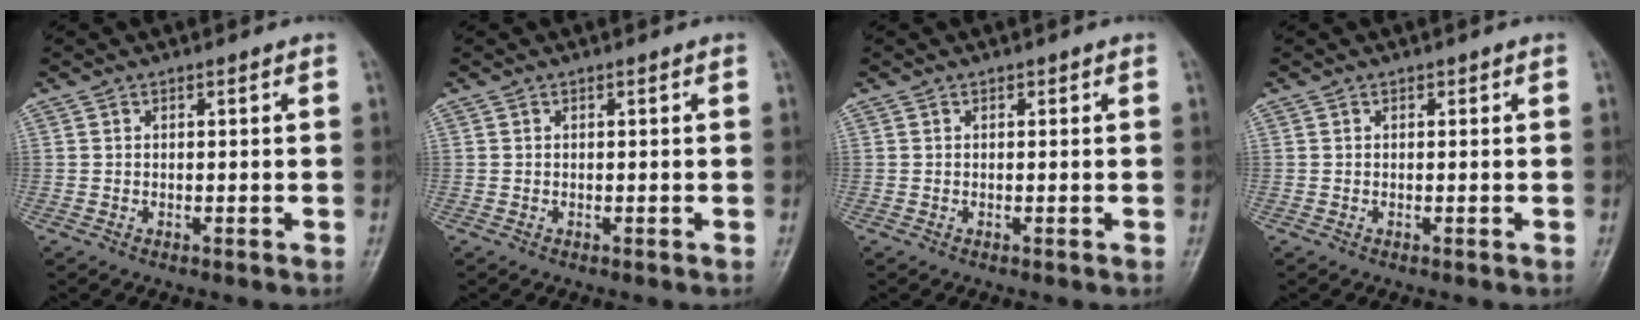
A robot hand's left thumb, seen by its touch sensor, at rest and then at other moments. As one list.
[{"total": 0.0}, {"total": 0.0}, {"total": 0.0}]